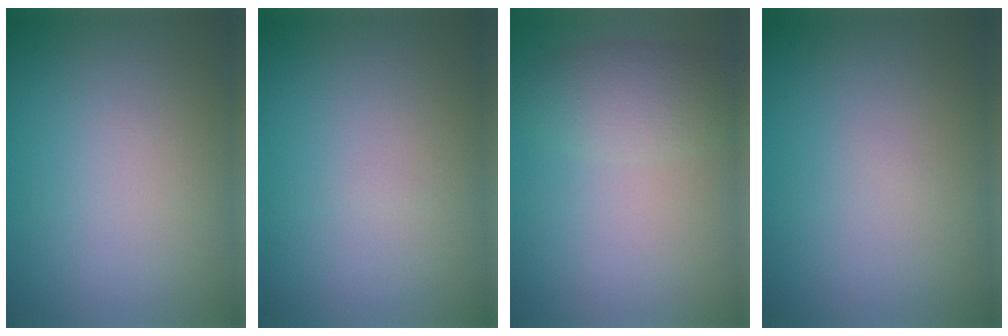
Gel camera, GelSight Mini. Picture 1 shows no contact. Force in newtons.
{"total": 0.0}
{"total": 3.3, "press": 3.3, "slide": 0.2}
{"total": 0.0}